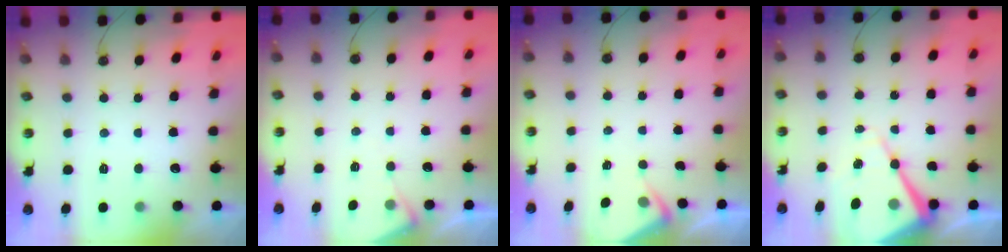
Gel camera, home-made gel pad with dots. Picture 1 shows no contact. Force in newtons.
{"total": 4.6, "press": 4.5, "slide": 0.6}
{"total": 2.8, "press": 2.8, "slide": 0.5}
{"total": 14.4, "press": 14.4, "slide": 1.3}